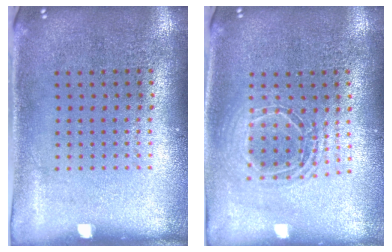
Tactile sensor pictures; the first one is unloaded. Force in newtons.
{"total": 1.8, "press": 1.5, "slide": 0.9}